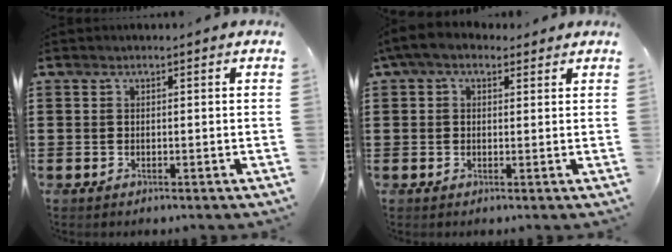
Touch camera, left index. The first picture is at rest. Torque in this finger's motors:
{"motor_torque": [2.14, 0.00, 0.56, 0.21]}